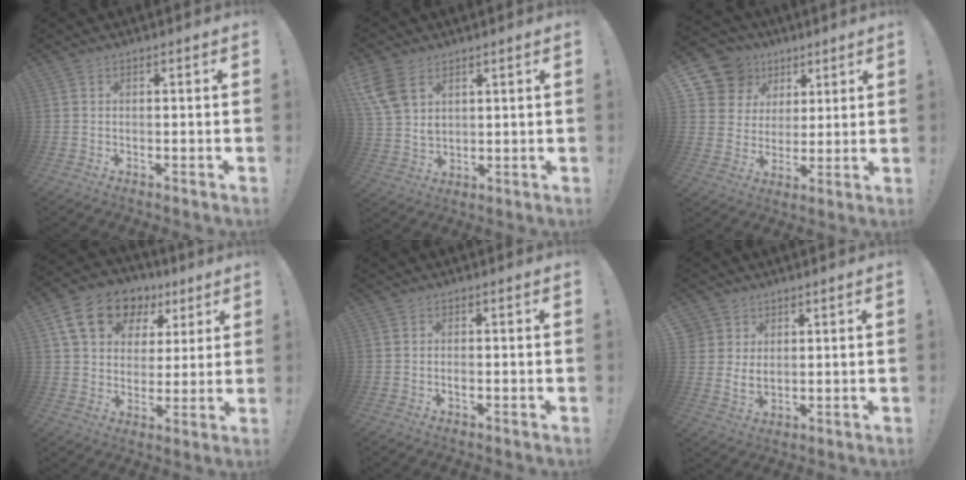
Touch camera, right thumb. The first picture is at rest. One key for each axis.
{"total": 10.1, "fx": 5.7, "fy": 6.7, "fz": 5.0, "tx": -0.095, "ty": -0.023, "tz": 0.114}
{"total": 11.7, "fx": 6.2, "fy": 9.5, "fz": 2.7, "tx": -0.036, "ty": -0.042, "tz": 0.127}
{"total": 15.9, "fx": 7.9, "fy": 11.5, "fz": 7.7, "tx": -0.122, "ty": -0.028, "tz": 0.153}
{"total": 1.1, "fx": -0.6, "fy": 0.4, "fz": 0.8, "tx": -0.021, "ty": 0.004, "tz": -0.009}
{"total": 4.9, "fx": 3.0, "fy": 3.6, "fz": 1.5, "tx": -0.026, "ty": -0.019, "tz": 0.058}